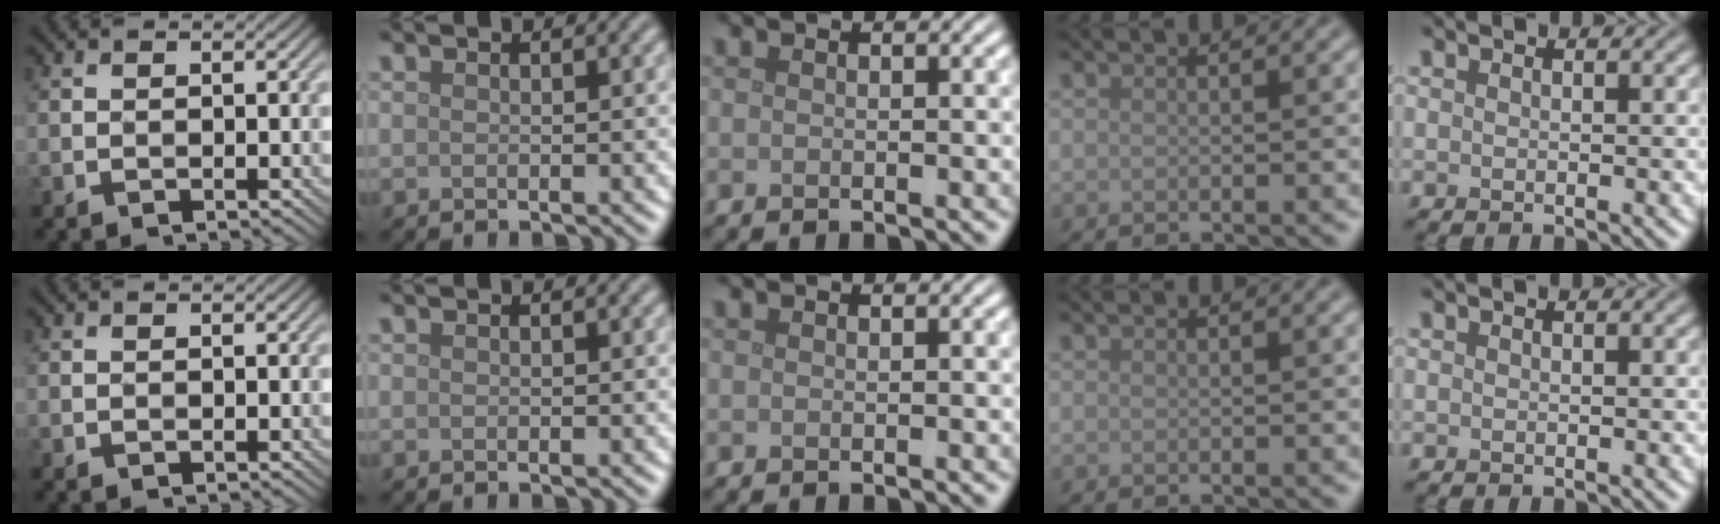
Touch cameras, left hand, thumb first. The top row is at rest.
{}